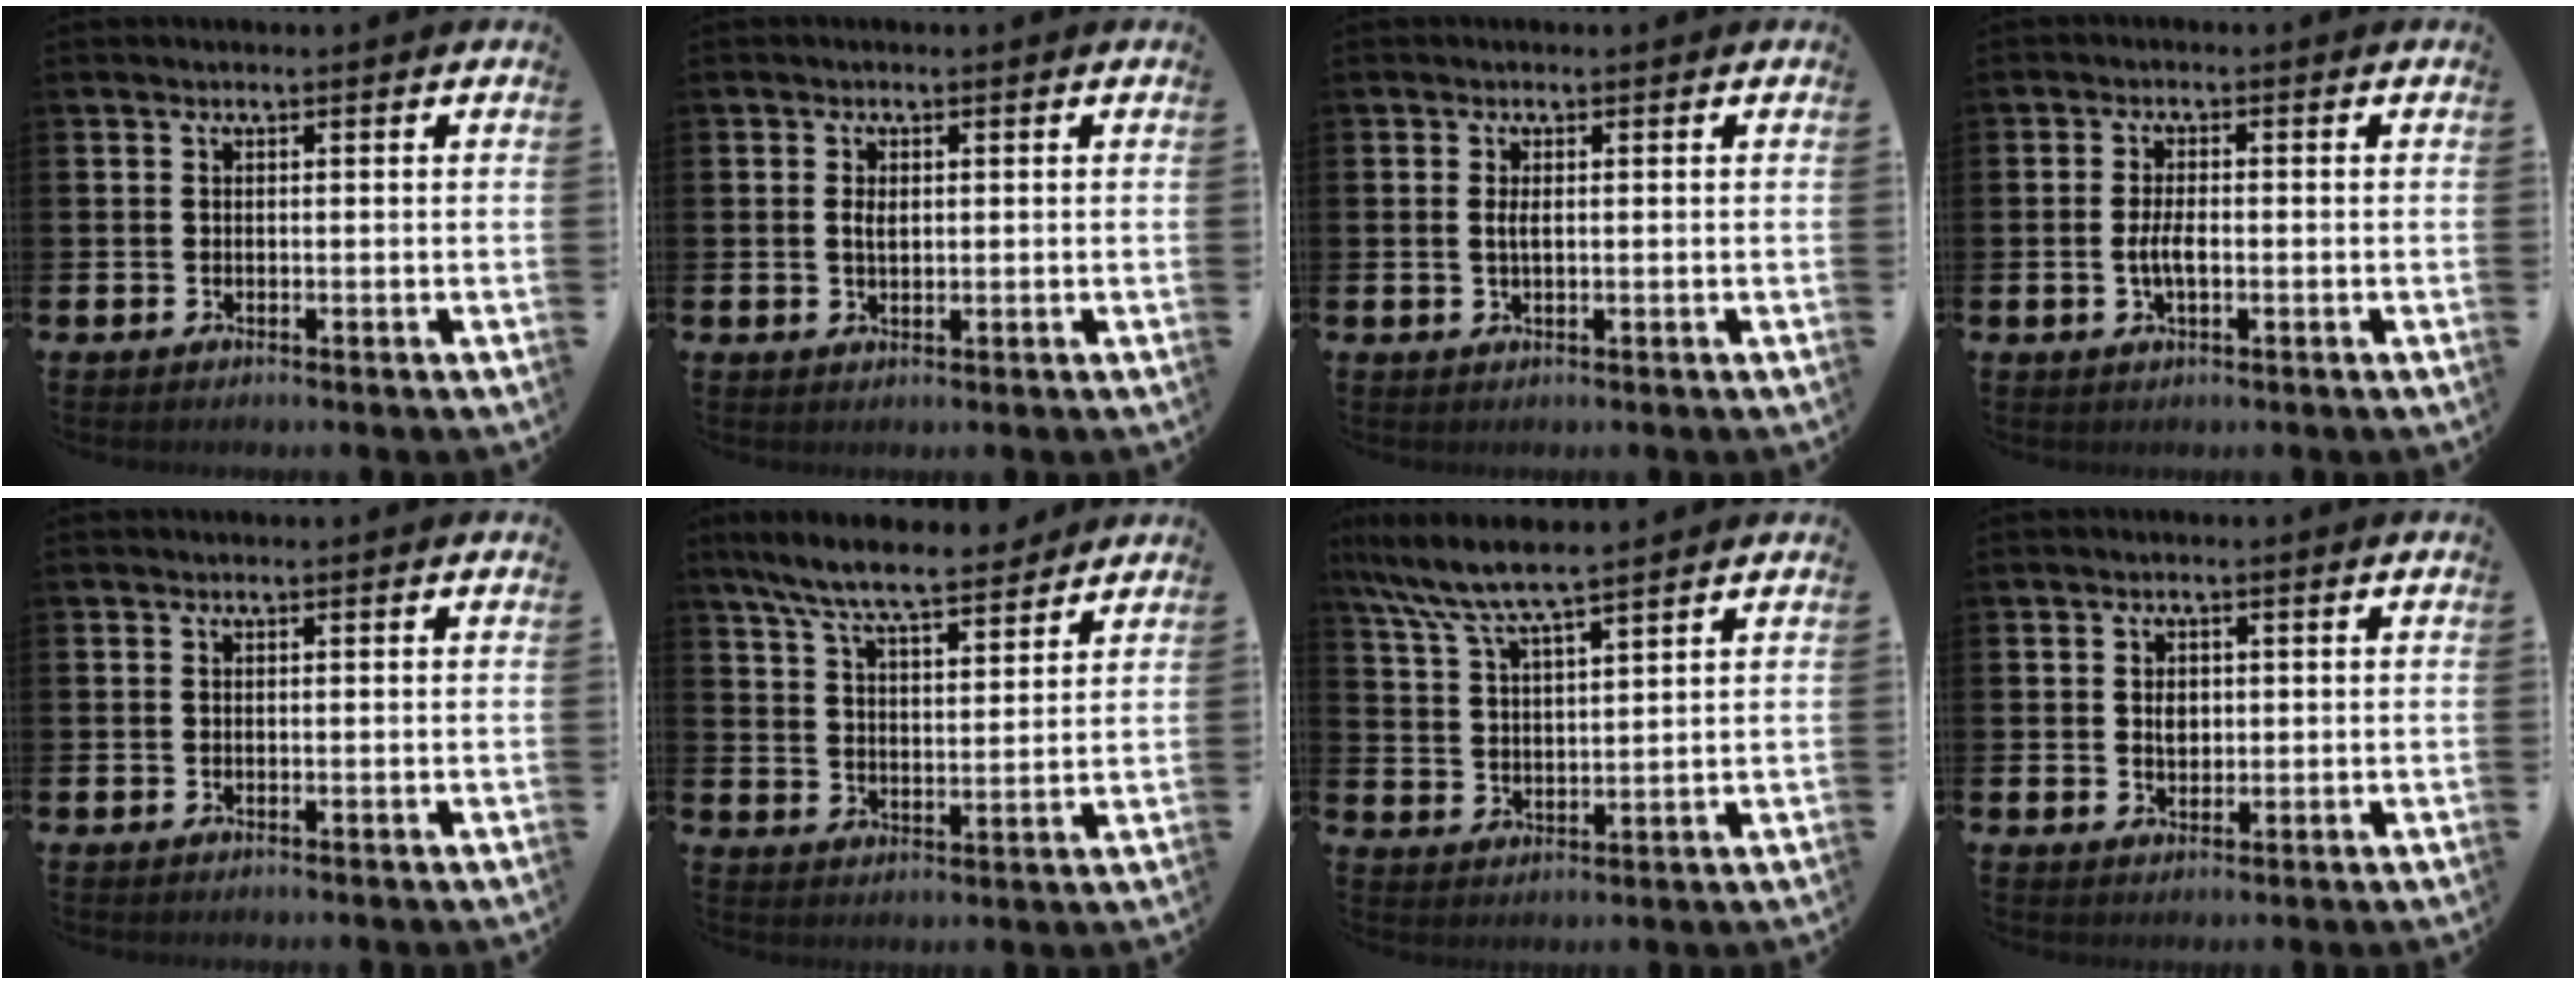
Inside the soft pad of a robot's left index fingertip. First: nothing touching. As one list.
[{"total": 1.7, "force": [0.4, 1.0, 1.4], "torque": [-0.017, 0.002, 0.003]}, {"total": 1.5, "force": [0.3, 0.5, 1.4], "torque": [-0.025, 0.001, 0.002]}, {"total": 3.1, "force": [-0.5, 1.2, 2.8], "torque": [-0.047, -0.001, -0.010]}, {"total": 0.0}, {"total": 8.1, "force": [7.5, 0.9, 2.9], "torque": [-0.085, -0.038, 0.135]}, {"total": 7.3, "force": [6.7, 0.3, 2.8], "torque": [-0.081, -0.030, 0.119]}, {"total": 2.1, "force": [0.4, 1.6, 1.3], "torque": [-0.007, 0.000, 0.002]}]